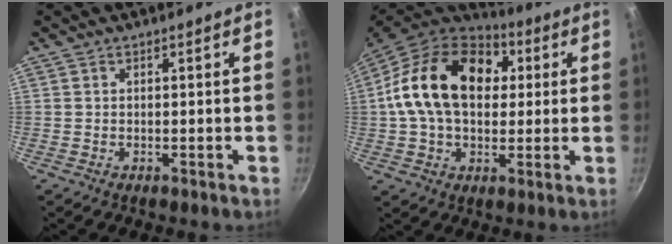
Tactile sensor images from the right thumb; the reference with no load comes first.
{"total": 22.3, "force": [3.9, 15.4, 15.7], "torque": [-0.253, 0.026, 0.052]}